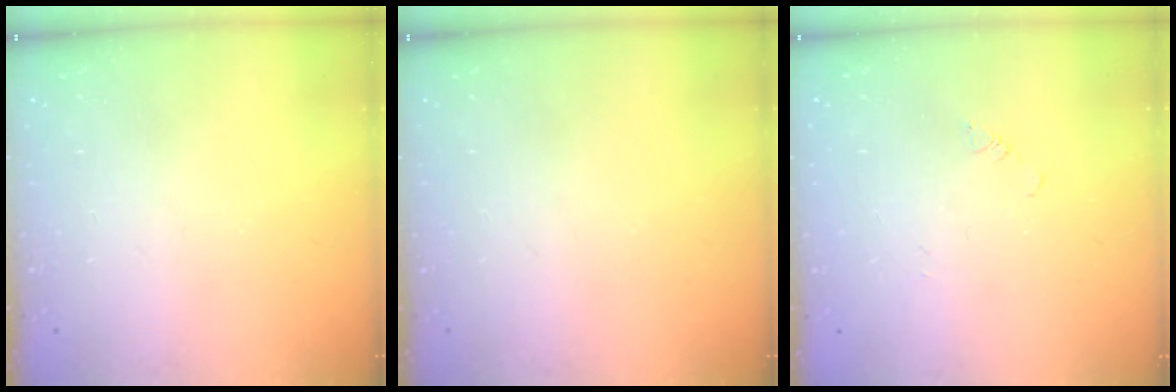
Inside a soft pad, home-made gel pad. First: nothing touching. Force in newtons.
{"total": 0.0}
{"total": 1.4, "press": 1.3, "slide": 0.3}